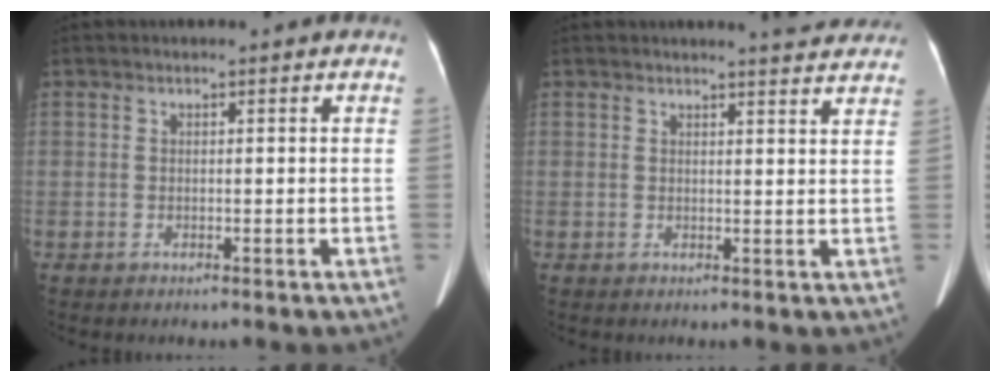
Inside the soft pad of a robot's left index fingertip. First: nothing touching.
{"total": 5.7, "force": [5.4, 0.4, 1.8], "torque": [-0.024, -0.004, 0.048]}